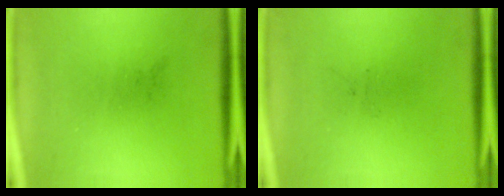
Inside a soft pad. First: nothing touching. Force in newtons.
{"total": 0.0}